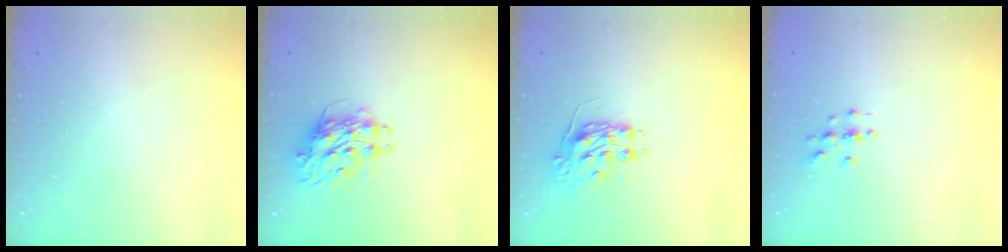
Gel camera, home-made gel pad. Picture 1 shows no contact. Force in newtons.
{"total": 8.9, "press": 8.9, "slide": 0.5}
{"total": 8.6, "press": 8.6, "slide": 0.2}
{"total": 2.7, "press": 2.7, "slide": 0.3}